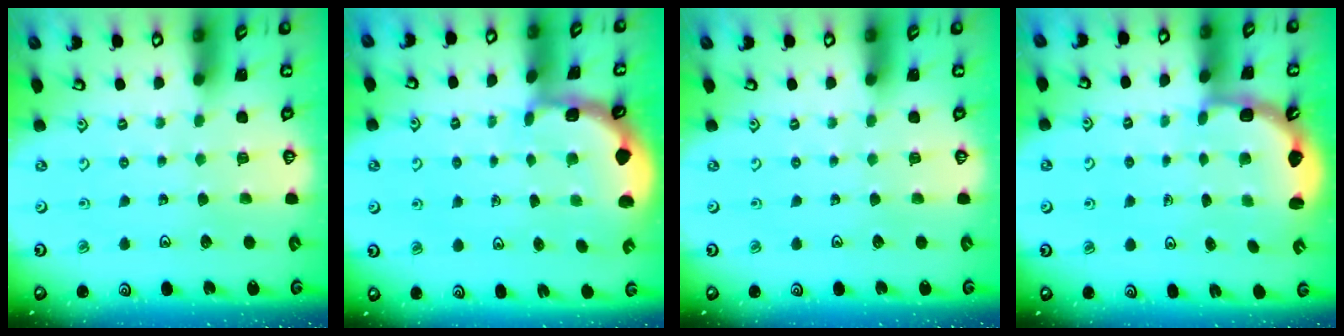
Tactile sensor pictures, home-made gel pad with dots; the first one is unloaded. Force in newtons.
{"total": 1.8, "press": 1.8, "slide": 0.3}
{"total": 0.0}
{"total": 3.2, "press": 2.2, "slide": 2.4}